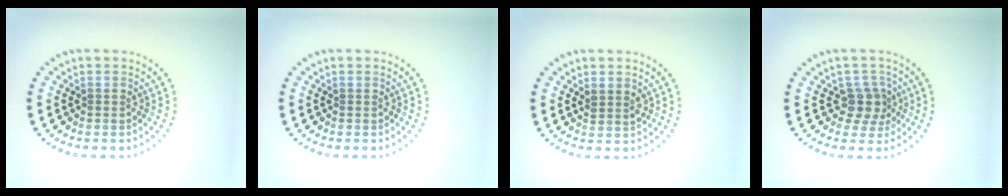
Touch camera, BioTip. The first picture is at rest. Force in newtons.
{"total": 0.0}
{"total": 1.3, "press": 1.1, "slide": 0.7}
{"total": 2.4, "press": 1.8, "slide": 1.5}